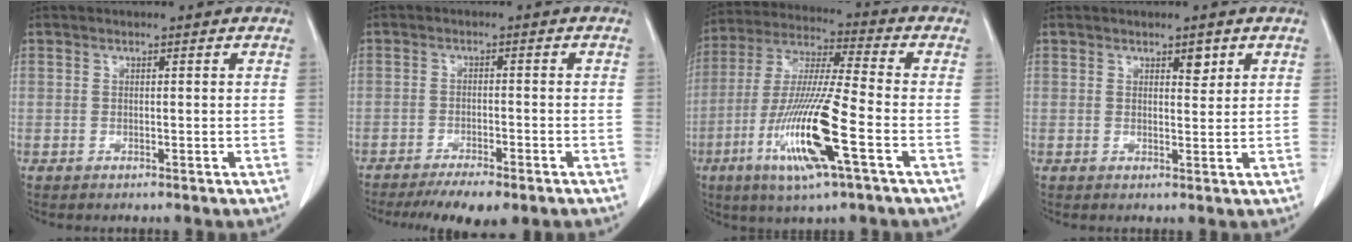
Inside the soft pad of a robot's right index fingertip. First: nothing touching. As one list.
[{"total": 7.7, "force": [-5.9, 1.5, 4.7], "torque": [-0.068, -0.013, -0.089]}, {"total": 16.1, "force": [-5.9, 0.5, 15.0], "torque": [-0.306, -0.021, -0.113]}, {"total": 1.8, "force": [1.1, 0.8, 1.2], "torque": [-0.014, -0.005, 0.017]}]